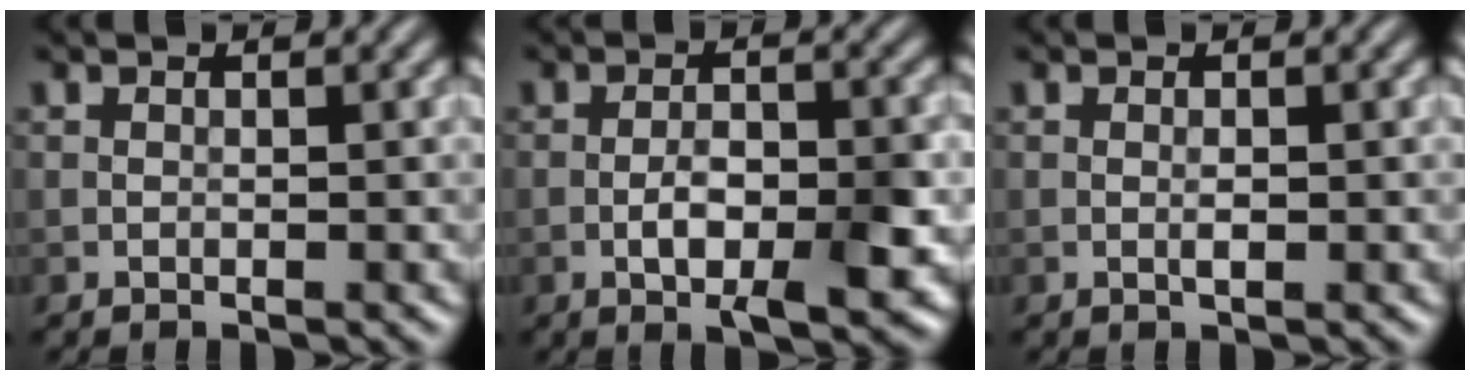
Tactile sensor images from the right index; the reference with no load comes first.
{"total": 5.3, "force": [-1.8, 1.9, 4.6], "torque": [-0.080, 0.000, -0.029]}
{"total": 0.6, "force": [0.0, 0.2, 0.6], "torque": [-0.015, -0.001, -0.001]}